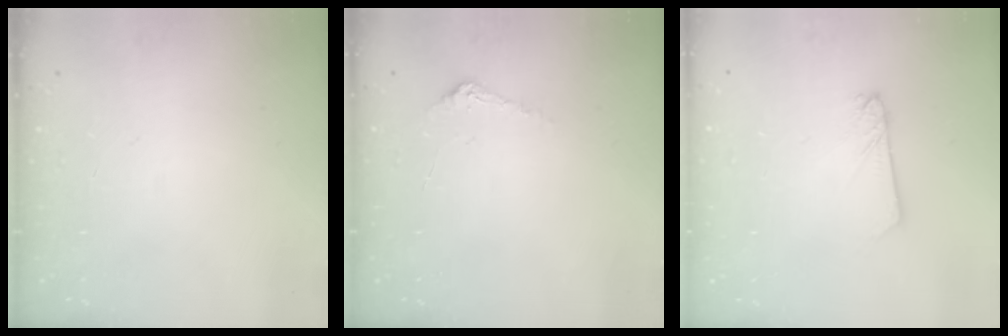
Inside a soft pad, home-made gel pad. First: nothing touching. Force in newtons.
{"total": 4.8, "press": 4.8, "slide": 0.4}
{"total": 2.2, "press": 2.2, "slide": 0.1}